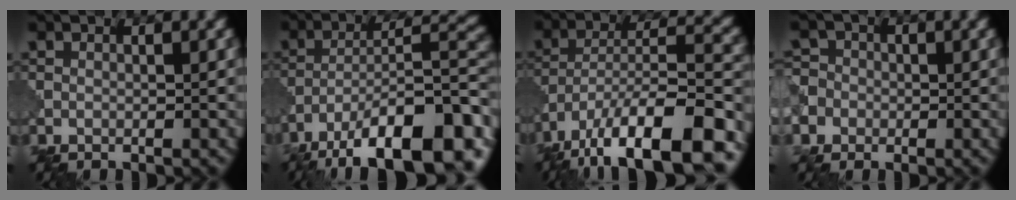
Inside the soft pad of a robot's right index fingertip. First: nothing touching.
{"total": 15.3, "force": [-10.8, 5.0, 9.7], "torque": [-0.164, -0.004, -0.166]}
{"total": 14.2, "force": [-10.8, 4.1, 8.3], "torque": [-0.149, 0.003, -0.176]}
{"total": 4.0, "force": [-1.8, 3.6, 0.2], "torque": [-0.013, 0.001, -0.038]}